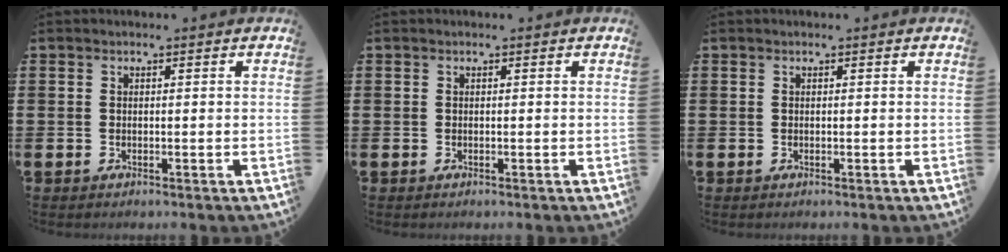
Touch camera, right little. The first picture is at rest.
{"total": 0.0}
{"total": 0.0}